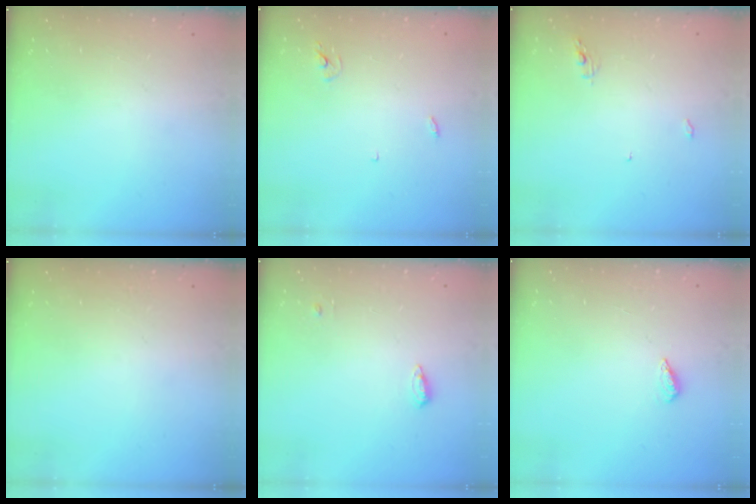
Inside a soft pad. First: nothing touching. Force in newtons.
{"total": 2.4, "press": 2.4, "slide": 0.2}
{"total": 3.4, "press": 3.4, "slide": 0.0}
{"total": 0.0}
{"total": 4.2, "press": 4.1, "slide": 0.8}
{"total": 2.3, "press": 2.2, "slide": 0.8}